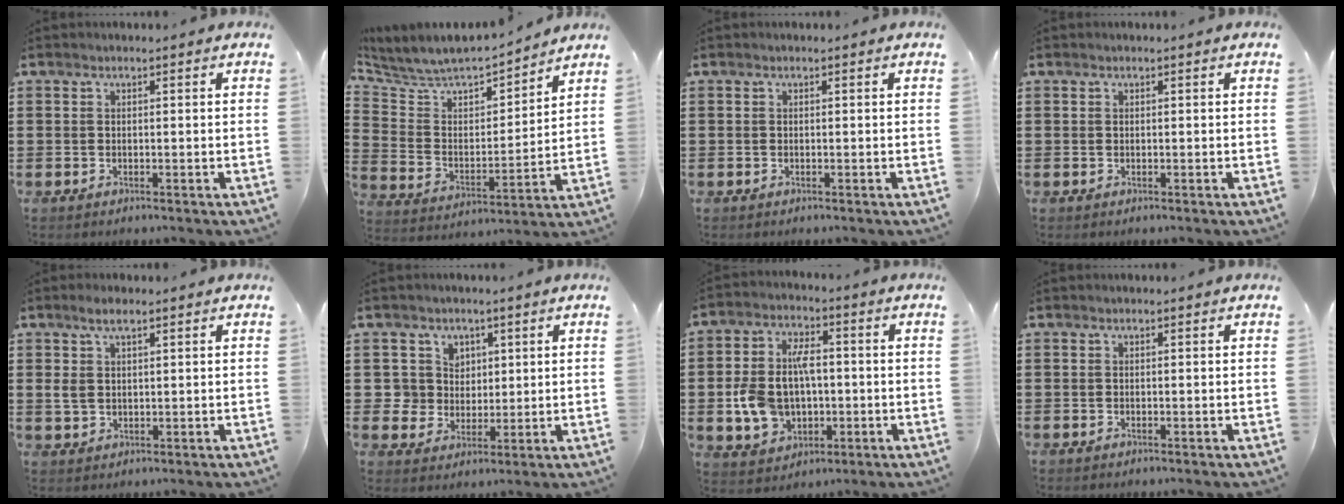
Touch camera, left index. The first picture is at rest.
{"total": 5.6, "force": [5.1, 1.9, 1.0], "torque": [-0.055, -0.039, 0.082]}
{"total": 0.0}
{"total": 0.0}
{"total": 3.7, "force": [1.6, 2.0, 2.7], "torque": [-0.059, 0.009, 0.029]}
{"total": 5.0, "force": [1.8, 4.7, 0.2], "torque": [-0.034, 0.014, 0.034]}
{"total": 9.7, "force": [-0.4, 6.9, 6.9], "torque": [-0.167, 0.013, -0.009]}
{"total": 0.0}